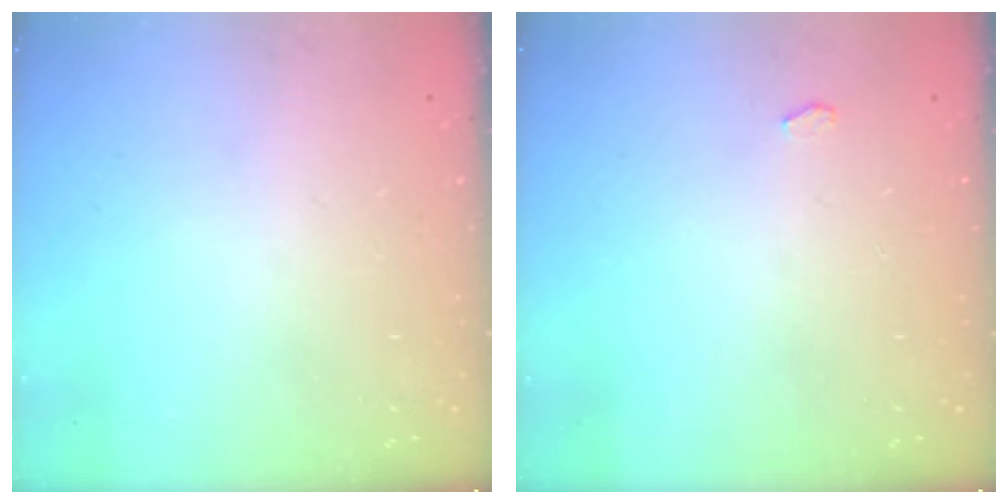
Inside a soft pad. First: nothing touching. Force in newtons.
{"total": 3.6, "press": 3.3, "slide": 1.5}